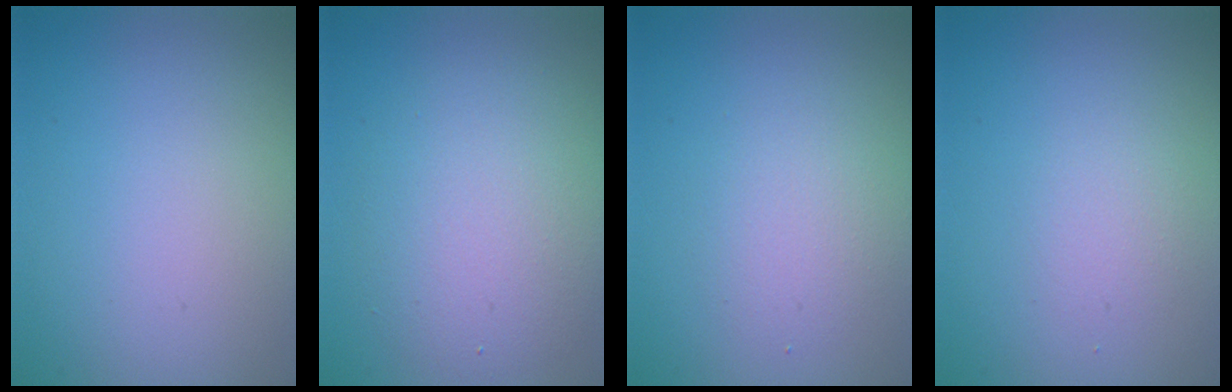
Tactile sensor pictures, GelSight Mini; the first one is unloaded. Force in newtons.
{"total": 5.1, "press": 5.1, "slide": 0.3}
{"total": 2.3, "press": 2.3, "slide": 0.2}
{"total": 1.4, "press": 1.4, "slide": 0.1}